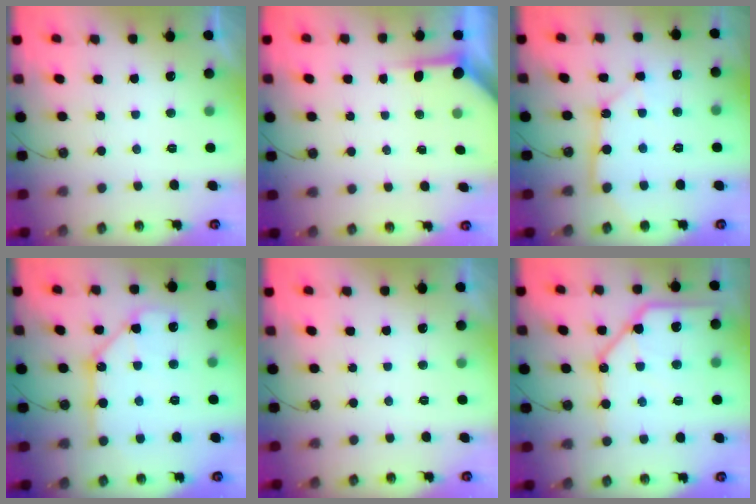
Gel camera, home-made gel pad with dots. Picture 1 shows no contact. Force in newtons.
{"total": 3.5, "press": 3.5, "slide": 0.5}
{"total": 9.5, "press": 9.5, "slide": 1.0}
{"total": 11.1, "press": 11.1, "slide": 1.3}
{"total": 0.0}
{"total": 15.4, "press": 15.2, "slide": 2.2}